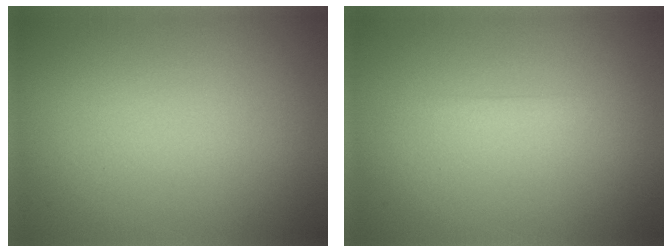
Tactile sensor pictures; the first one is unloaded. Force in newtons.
{"total": 0.7, "press": 0.7, "slide": 0.0}